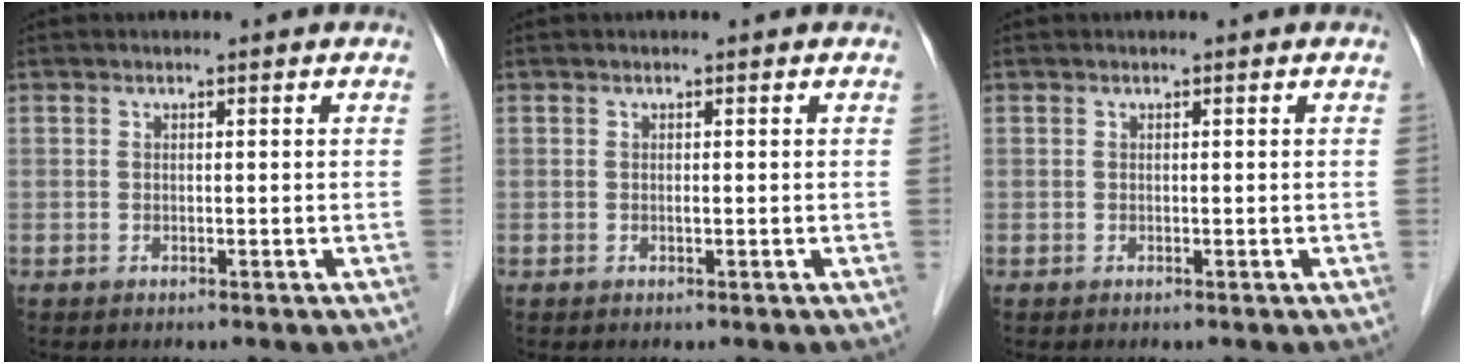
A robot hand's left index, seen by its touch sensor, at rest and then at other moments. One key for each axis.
{"total": 0.0}
{"total": 0.0}